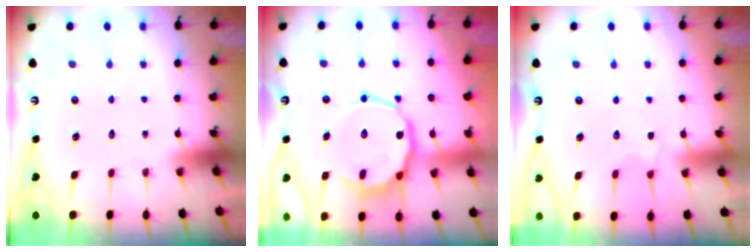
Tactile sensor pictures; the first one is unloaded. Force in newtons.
{"total": 10.3, "press": 10.2, "slide": 1.8}
{"total": 2.7, "press": 2.6, "slide": 0.5}